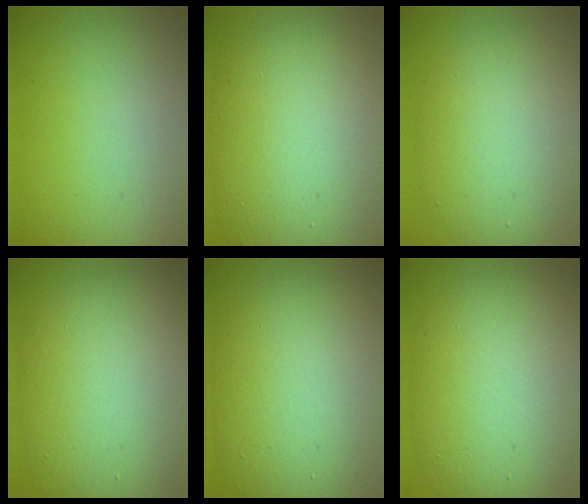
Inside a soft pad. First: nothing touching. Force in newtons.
{"total": 13.9, "press": 13.9, "slide": 1.1}
{"total": 7.3, "press": 7.2, "slide": 0.8}
{"total": 10.4, "press": 10.4, "slide": 0.3}
{"total": 11.9, "press": 11.9, "slide": 0.7}
{"total": 10.5, "press": 10.5, "slide": 0.5}